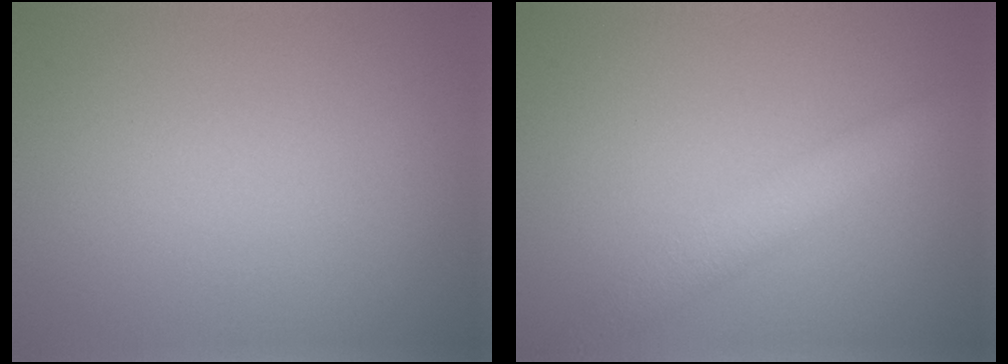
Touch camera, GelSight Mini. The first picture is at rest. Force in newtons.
{"total": 2.4, "press": 2.4, "slide": 0.2}